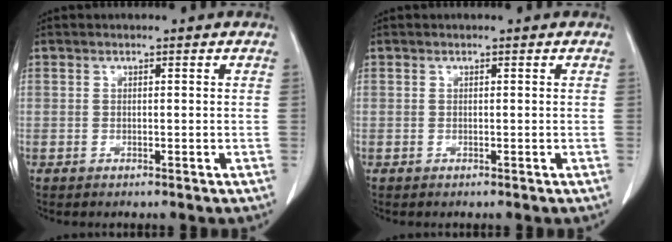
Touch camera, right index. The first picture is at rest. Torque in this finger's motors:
{"motor_torque": [-0.02, 0.01, 0.00, 0.00]}